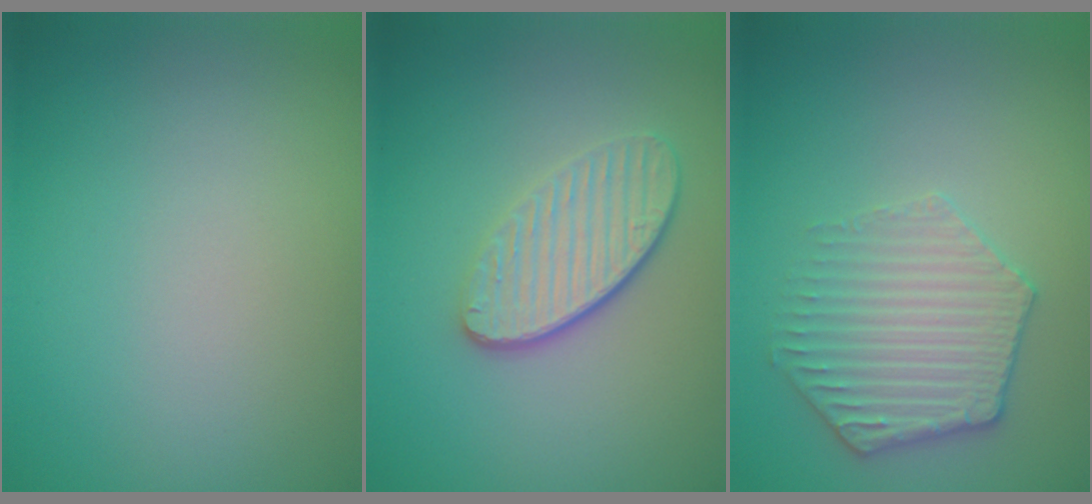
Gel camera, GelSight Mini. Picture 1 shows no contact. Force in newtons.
{"total": 3.6, "press": 2.9, "slide": 2.2}
{"total": 3.5, "press": 3.4, "slide": 0.4}